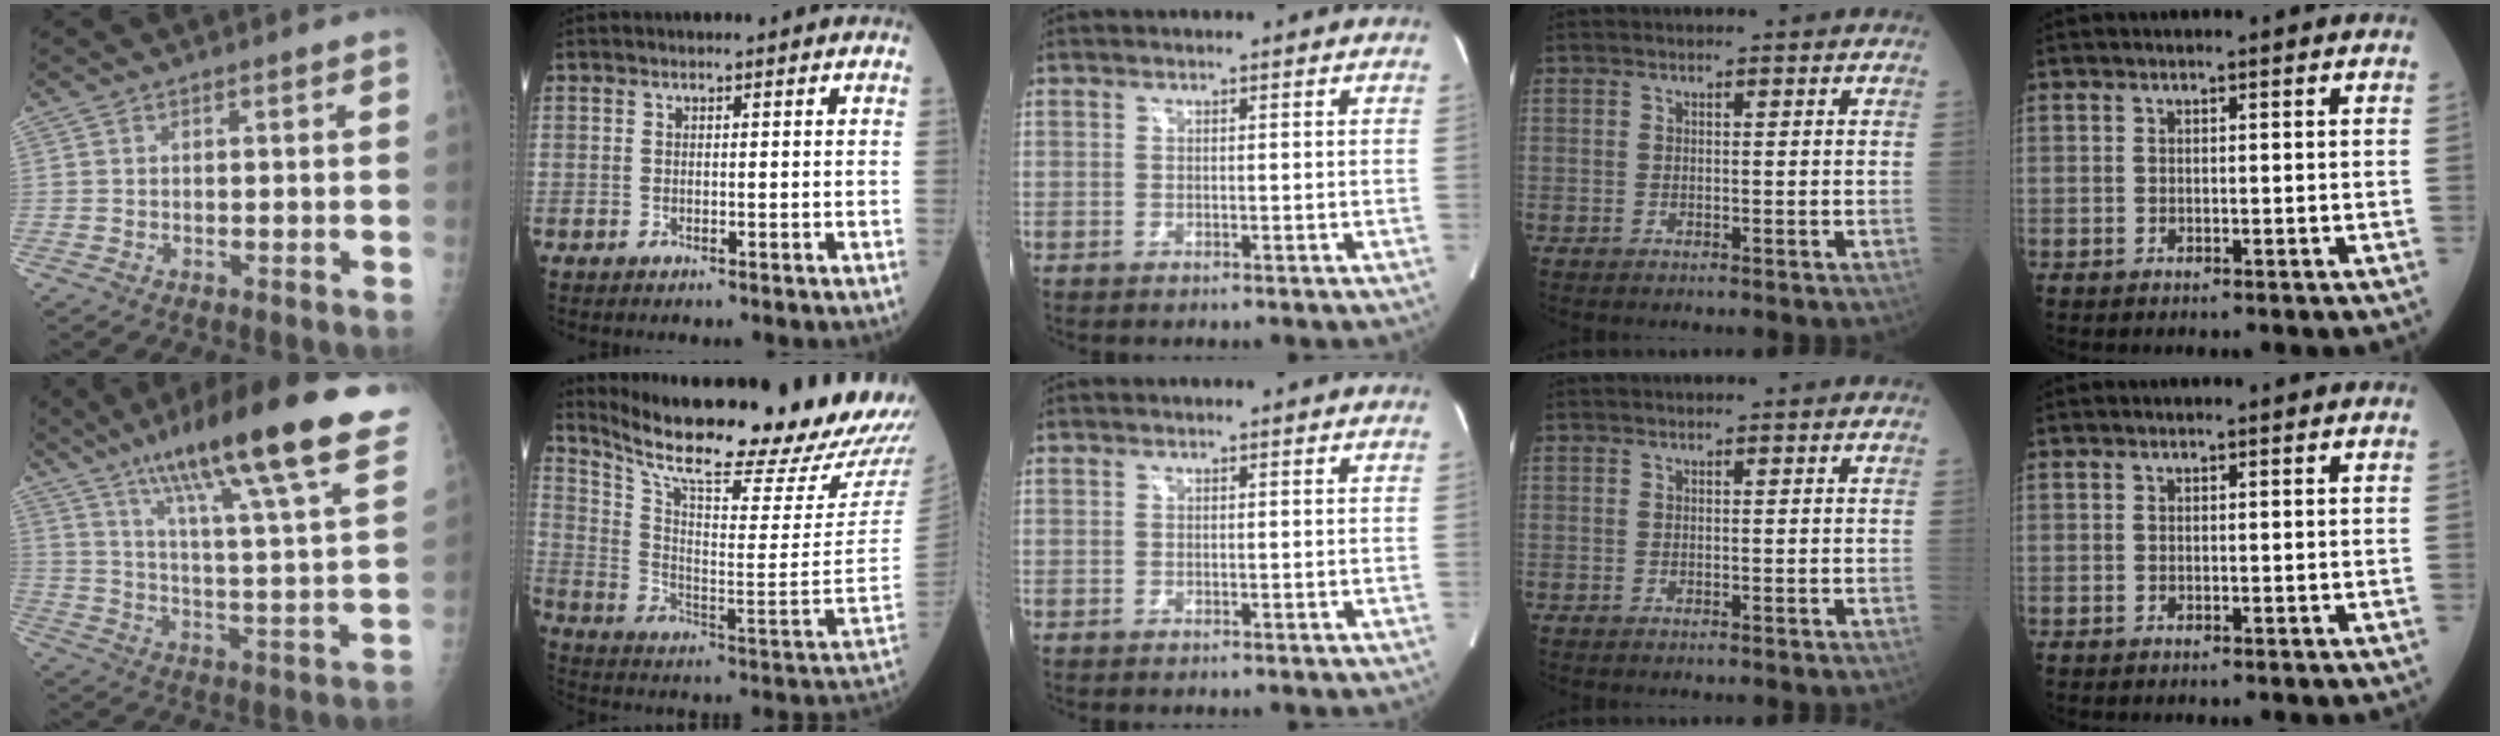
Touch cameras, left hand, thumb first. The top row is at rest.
{"thumb": {"total": 26.7, "force": [17.7, 3.3, 19.7], "torque": [-0.291, -0.045, 0.263]}, "index": {"total": 28.1, "force": [25.3, 0.9, 12.1], "torque": [-0.212, -0.093, 0.358]}}